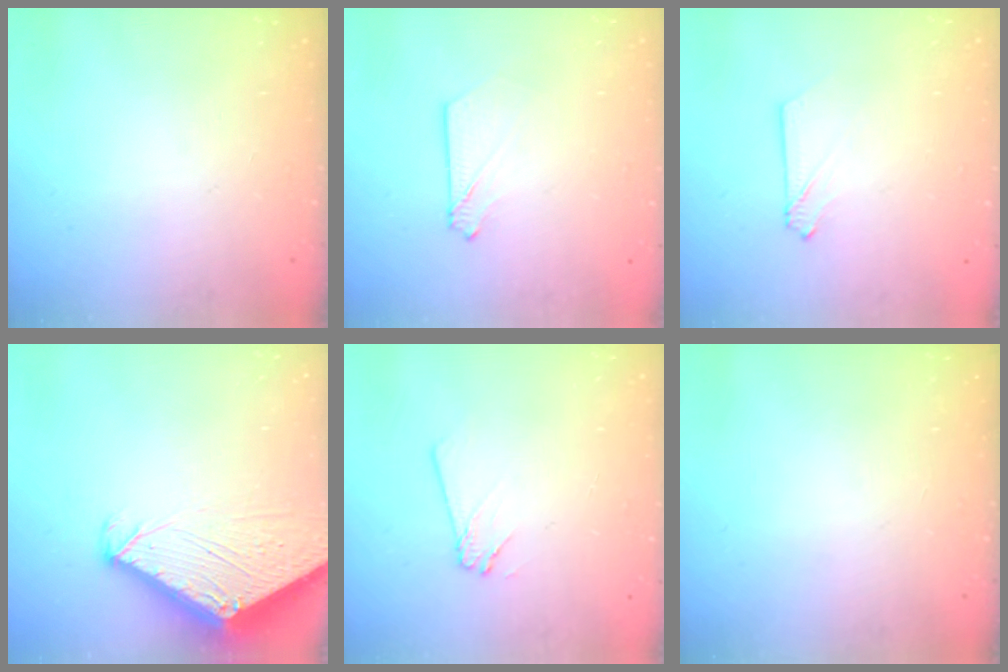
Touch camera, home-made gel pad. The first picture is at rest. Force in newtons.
{"total": 2.9, "press": 2.9, "slide": 0.4}
{"total": 2.1, "press": 2.1, "slide": 0.2}
{"total": 5.3, "press": 5.3, "slide": 0.3}
{"total": 2.9, "press": 2.9, "slide": 0.4}
{"total": 0.0}